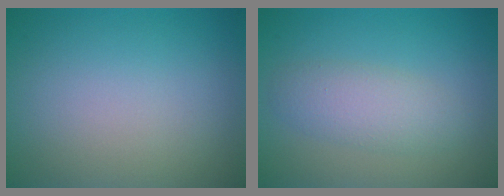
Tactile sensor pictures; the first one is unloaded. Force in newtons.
{"total": 2.0, "press": 1.9, "slide": 0.2}